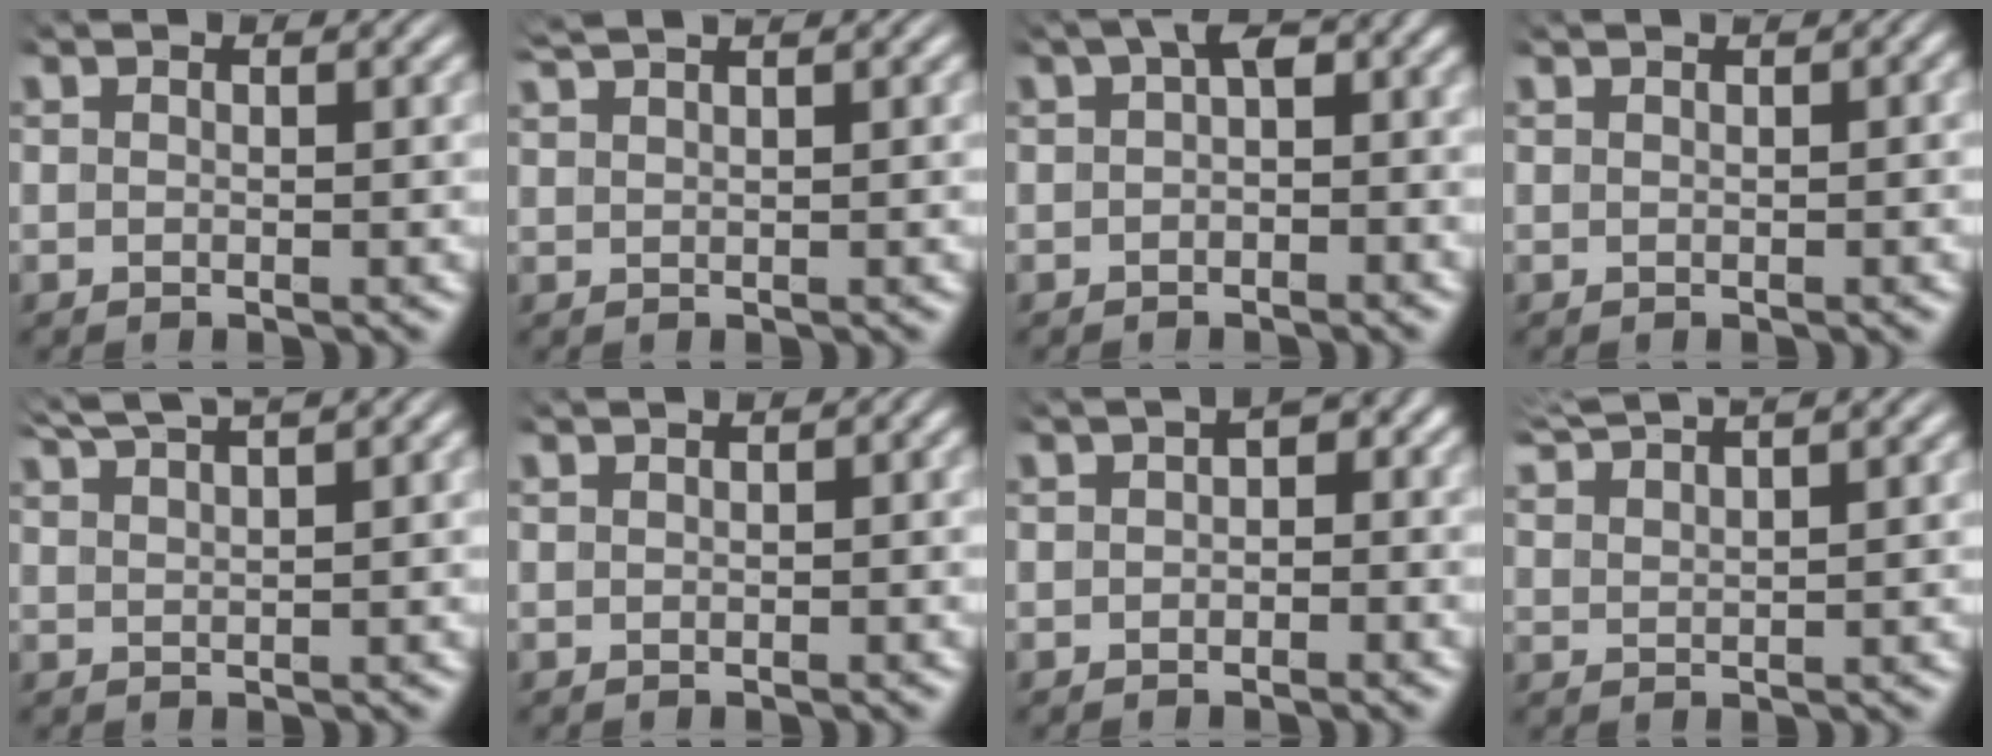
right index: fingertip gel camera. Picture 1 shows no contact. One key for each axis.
{"total": 2.4, "fx": 2.2, "fy": -0.4, "fz": 0.9, "tx": -0.008, "ty": 0.007, "tz": 0.042}
{"total": 3.1, "fx": 0.3, "fy": 1.6, "fz": 2.7, "tx": -0.030, "ty": 0.002, "tz": 0.006}
{"total": 0.7, "fx": 0.4, "fy": 0.0, "fz": 0.5, "tx": 0.002, "ty": 0.001, "tz": 0.006}
{"total": 4.5, "fx": 3.9, "fy": 0.3, "fz": 2.2, "tx": -0.034, "ty": 0.006, "tz": 0.068}
{"total": 0.8, "fx": -0.2, "fy": 0.3, "fz": 0.7, "tx": -0.008, "ty": 0.003, "tz": -0.004}
{"total": 1.6, "fx": -0.3, "fy": 1.1, "fz": 1.1, "tx": -0.003, "ty": 0.004, "tz": -0.008}
{"total": 4.1, "fx": 3.9, "fy": 0.0, "fz": 1.3, "tx": -0.026, "ty": 0.006, "tz": 0.073}